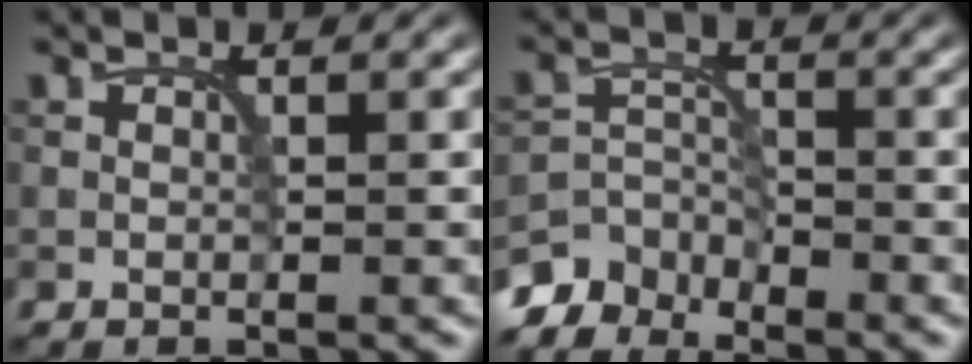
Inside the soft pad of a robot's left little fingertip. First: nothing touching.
{"total": 4.3, "force": [-3.9, 1.6, 0.6], "torque": [-0.002, -0.007, -0.079]}